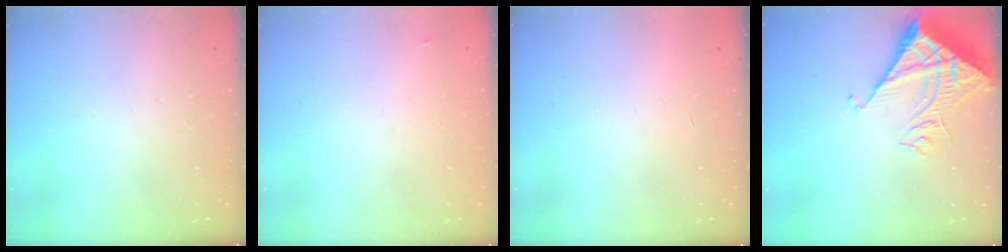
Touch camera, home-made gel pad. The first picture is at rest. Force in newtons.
{"total": 2.8, "press": 2.8, "slide": 0.4}
{"total": 1.7, "press": 1.7, "slide": 0.1}
{"total": 11.6, "press": 11.5, "slide": 1.4}